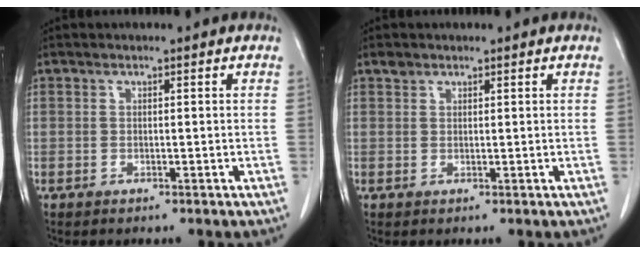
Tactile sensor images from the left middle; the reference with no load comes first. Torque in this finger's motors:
{"motor_torque": [-0.15, 0.16, -0.06, 0.00]}